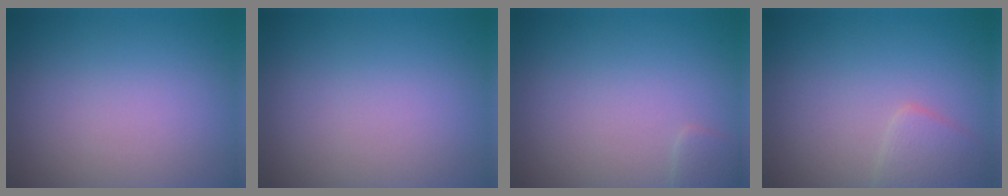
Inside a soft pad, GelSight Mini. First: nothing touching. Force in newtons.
{"total": 0.0}
{"total": 1.0, "press": 1.0, "slide": 0.1}
{"total": 2.1, "press": 2.1, "slide": 0.1}